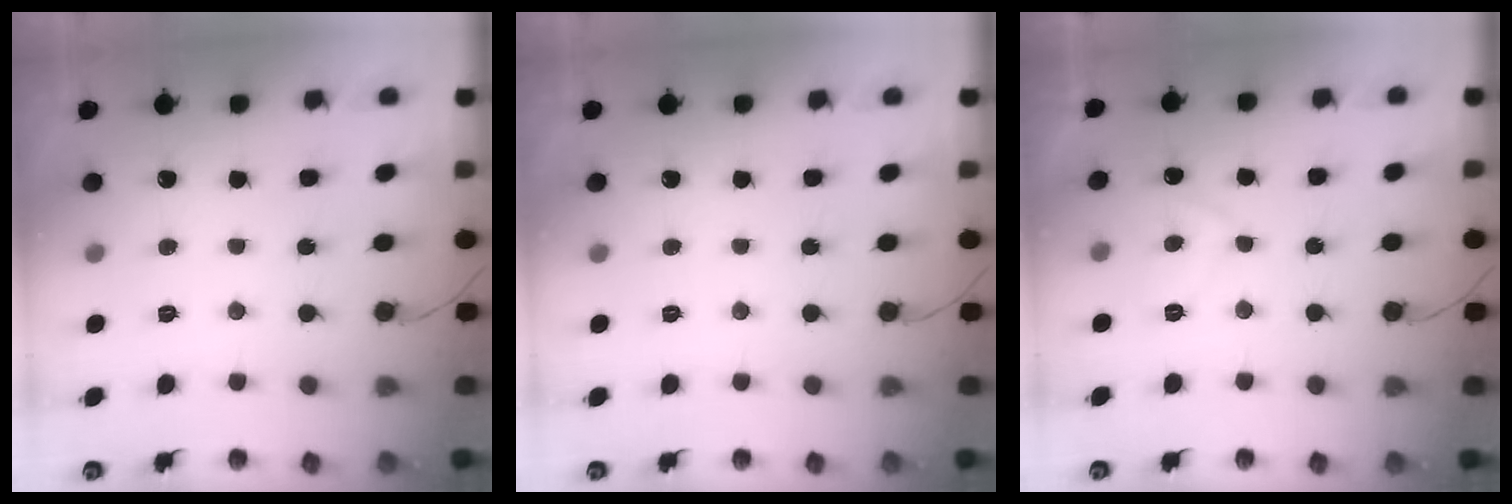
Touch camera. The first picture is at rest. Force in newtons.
{"total": 0.0}
{"total": 3.2, "press": 3.1, "slide": 0.6}